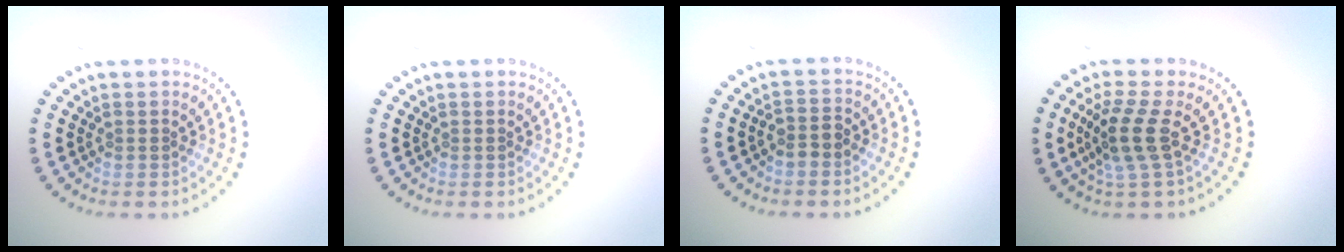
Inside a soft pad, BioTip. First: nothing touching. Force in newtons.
{"total": 0.0}
{"total": 1.4, "press": 1.1, "slide": 0.8}
{"total": 3.4, "press": 2.7, "slide": 2.1}